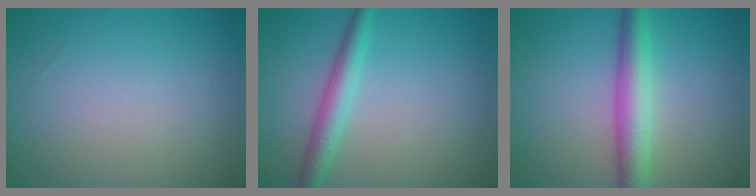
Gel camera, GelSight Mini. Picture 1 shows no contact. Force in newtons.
{"total": 2.9, "press": 2.9, "slide": 0.0}
{"total": 4.6, "press": 4.6, "slide": 0.1}